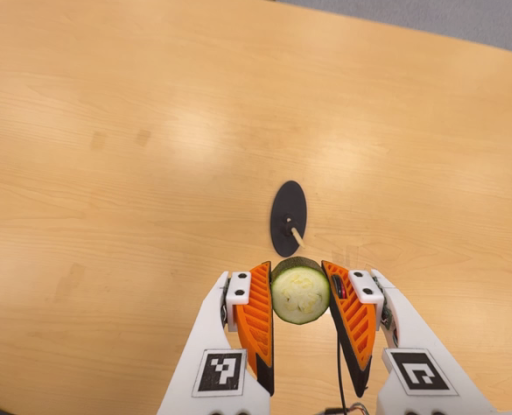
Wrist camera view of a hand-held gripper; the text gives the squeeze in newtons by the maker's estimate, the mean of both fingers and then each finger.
{"total": 11.0, "left": 10.3, "right": 11.7}